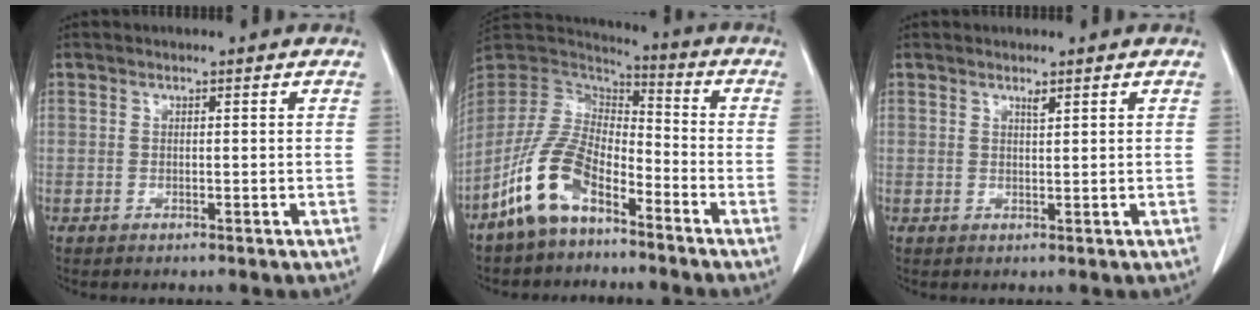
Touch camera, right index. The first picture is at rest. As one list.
[{"total": 12.2, "force": [-7.5, 5.3, 8.0], "torque": [-0.179, 0.007, -0.151]}, {"total": 0.9, "force": [0.7, 0.0, 0.6], "torque": [-0.010, -0.005, 0.012]}]